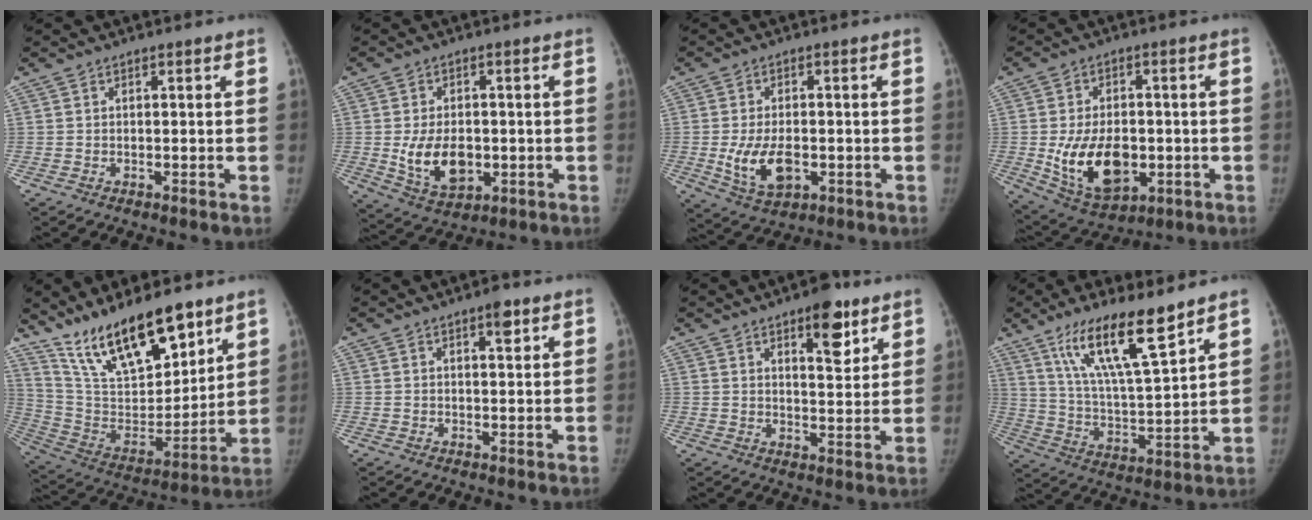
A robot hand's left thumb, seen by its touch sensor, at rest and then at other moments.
{"total": 10.1, "force": [-1.2, 6.6, 7.5], "torque": [-0.110, -0.006, -0.007]}
{"total": 8.8, "force": [-1.7, 5.0, 7.0], "torque": [-0.124, -0.003, -0.021]}
{"total": 14.4, "force": [-2.5, 9.1, 10.9], "torque": [-0.161, -0.002, -0.022]}
{"total": 21.3, "force": [15.1, 7.7, 13.0], "torque": [-0.181, -0.076, 0.278]}
{"total": 3.8, "force": [2.1, 1.4, 2.8], "torque": [-0.028, -0.009, 0.028]}
{"total": 8.7, "force": [5.2, 3.4, 6.1], "torque": [-0.061, -0.029, 0.073]}
{"total": 15.9, "force": [10.6, 2.9, 11.5], "torque": [-0.192, -0.063, 0.204]}